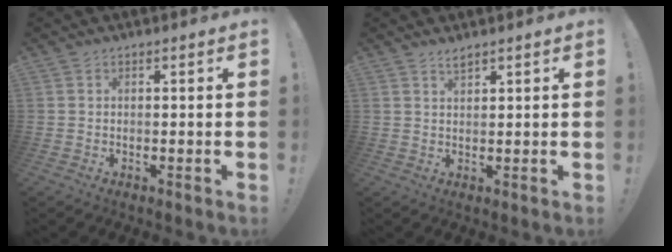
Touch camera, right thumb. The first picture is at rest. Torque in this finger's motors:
{"motor_torque": [-0.35, 0.23, -0.87, 0.00, 0.00]}